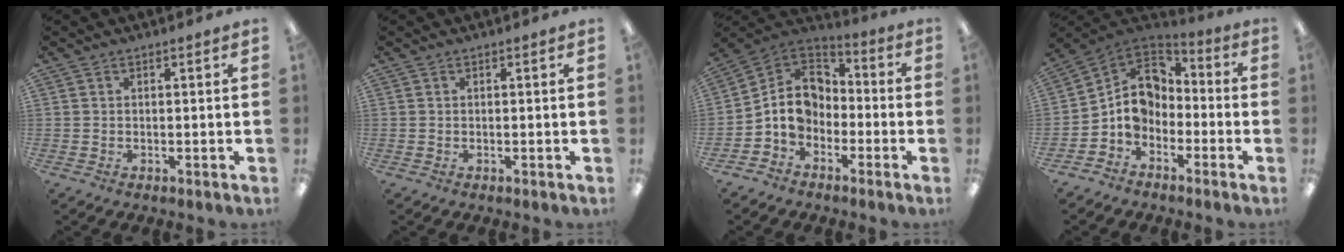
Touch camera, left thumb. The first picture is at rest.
{"total": 0.0}
{"total": 10.9, "force": [-1.6, 8.8, 6.2], "torque": [-0.143, 0.011, -0.030]}
{"total": 9.9, "force": [-0.9, 8.1, 5.6], "torque": [-0.110, 0.007, -0.015]}